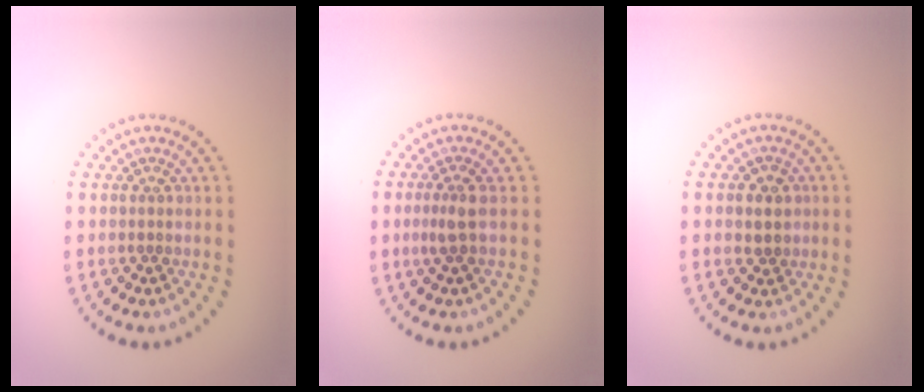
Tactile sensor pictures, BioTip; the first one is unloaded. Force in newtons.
{"total": 1.7, "press": 1.3, "slide": 1.2}
{"total": 1.7, "press": 1.7, "slide": 0.3}